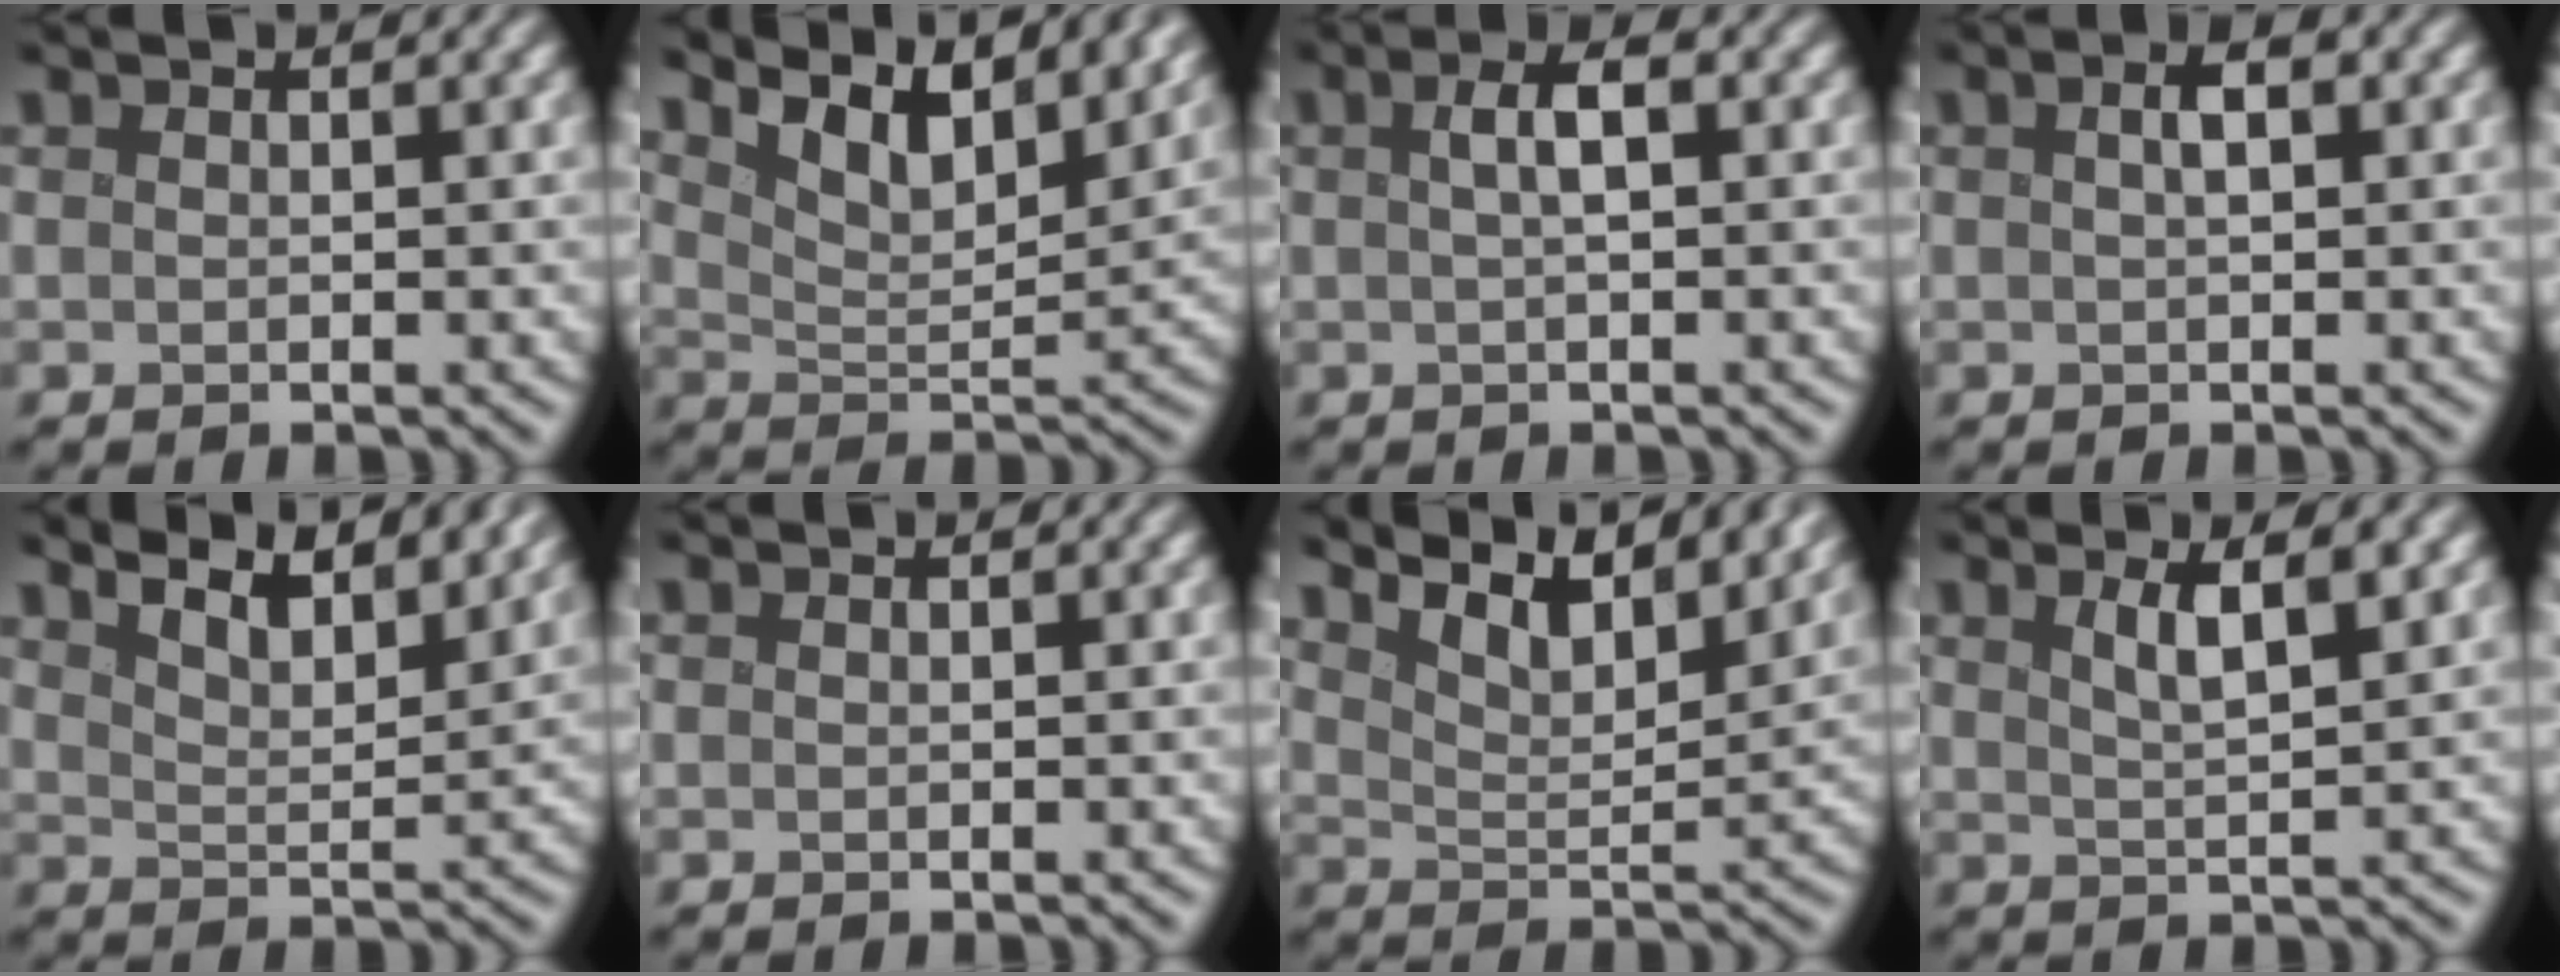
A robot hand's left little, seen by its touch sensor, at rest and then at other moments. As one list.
[{"total": 8.9, "force": [5.8, 3.4, 5.9], "torque": [-0.101, 0.006, 0.086]}, {"total": 2.5, "force": [0.3, 0.6, 2.4], "torque": [-0.051, 0.008, 0.008]}, {"total": 1.9, "force": [0.4, 0.5, 1.7], "torque": [-0.035, 0.008, 0.010]}, {"total": 7.7, "force": [5.6, 2.6, 4.7], "torque": [-0.076, 0.014, 0.066]}, {"total": 0.0}, {"total": 9.7, "force": [6.9, 3.4, 5.9], "torque": [-0.110, 0.011, 0.095]}, {"total": 3.1, "force": [1.2, 0.6, 2.8], "torque": [-0.061, -0.005, 0.026]}]